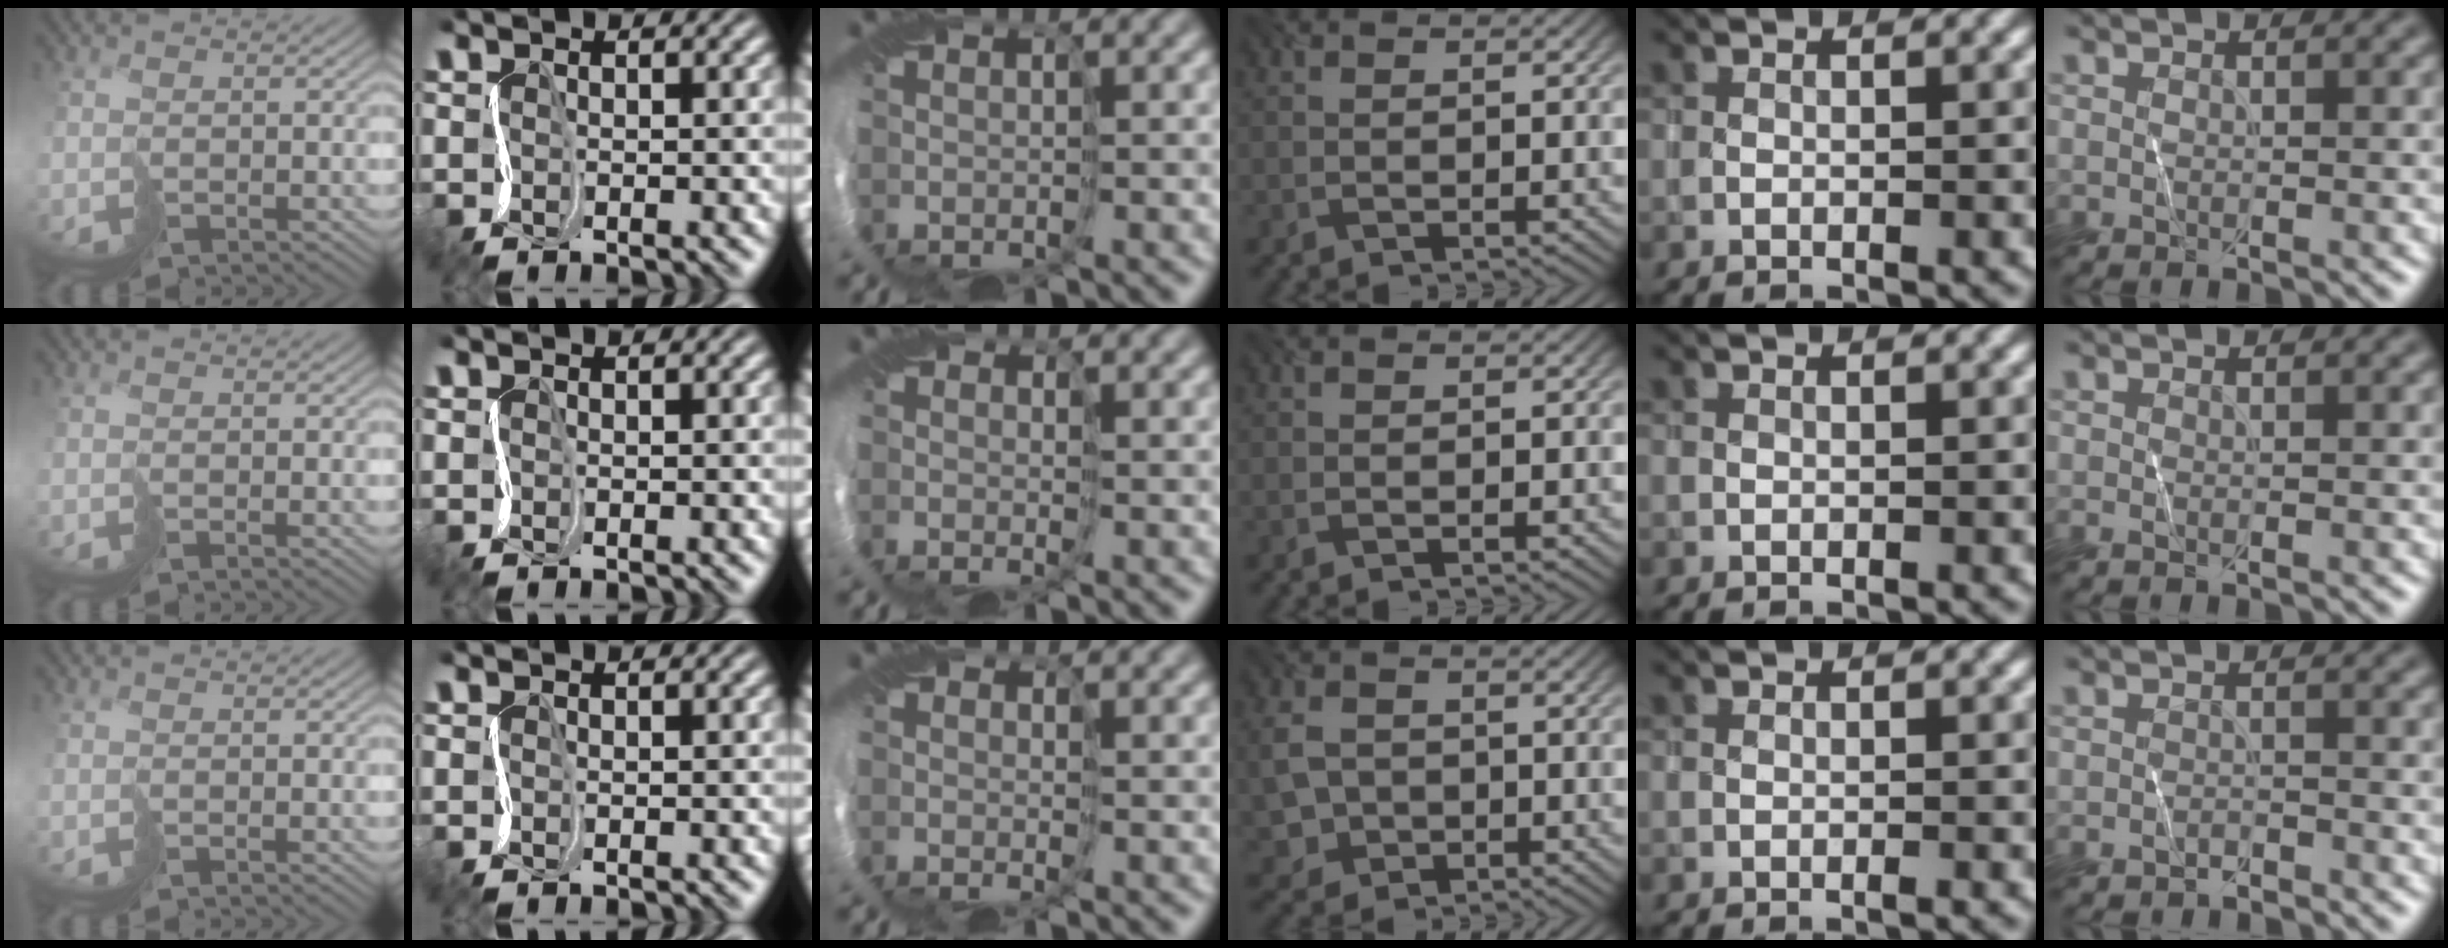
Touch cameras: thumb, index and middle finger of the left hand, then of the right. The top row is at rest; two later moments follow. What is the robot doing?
{"motion": "cut", "object": "paper"}